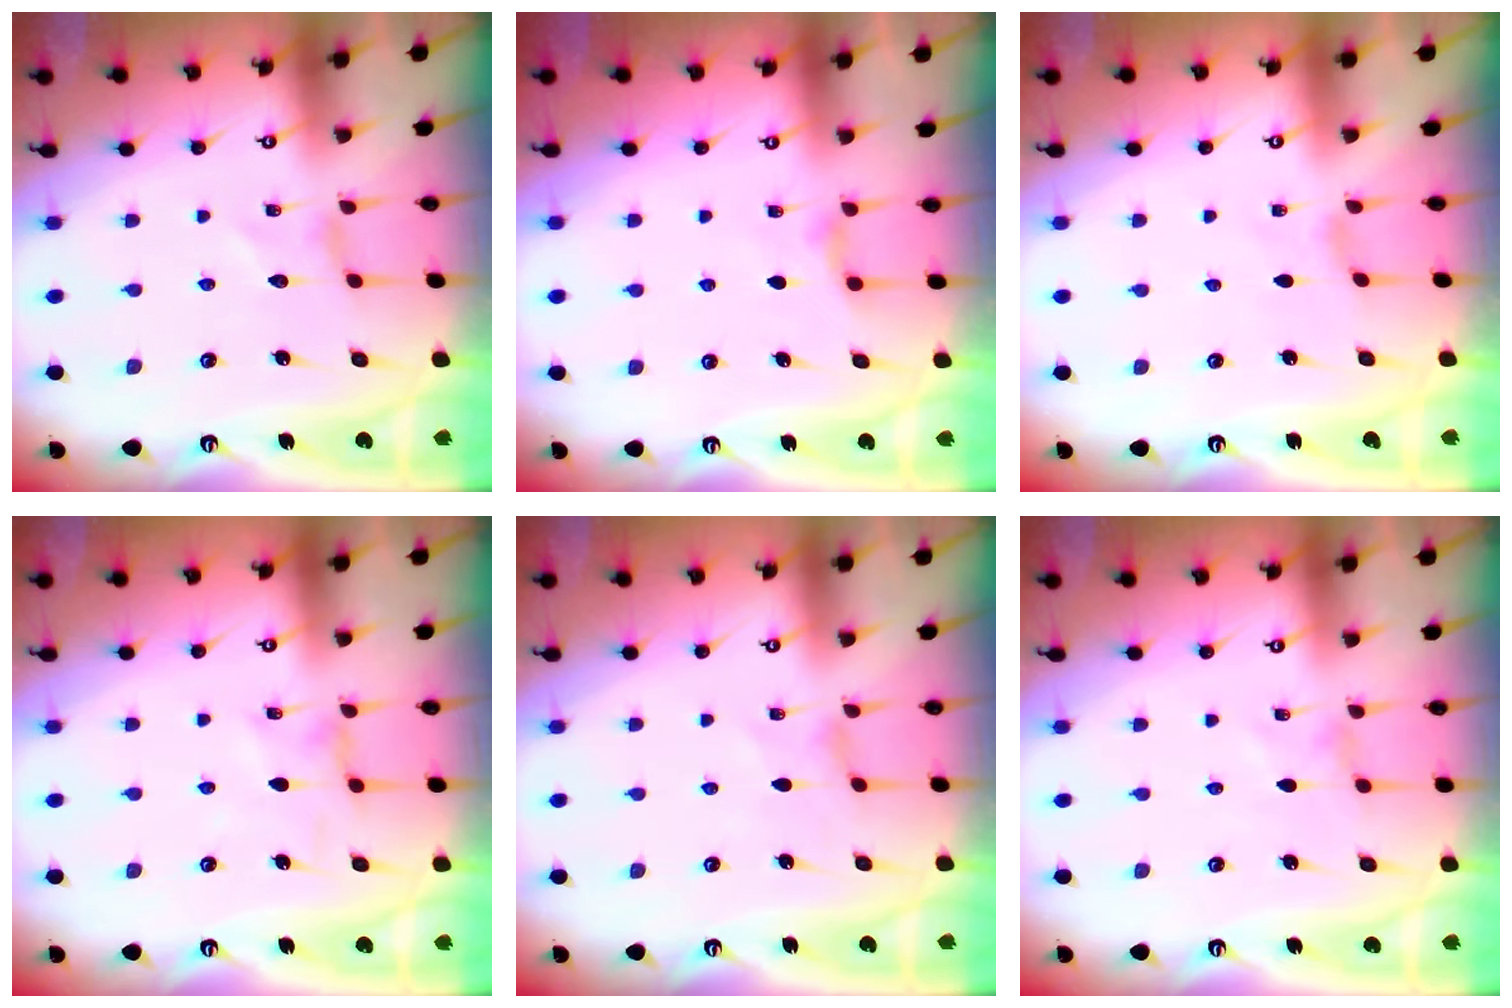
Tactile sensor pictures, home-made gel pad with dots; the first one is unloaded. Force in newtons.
{"total": 3.3, "press": 3.2, "slide": 0.6}
{"total": 0.0}
{"total": 0.0}
{"total": 0.0}
{"total": 0.0}